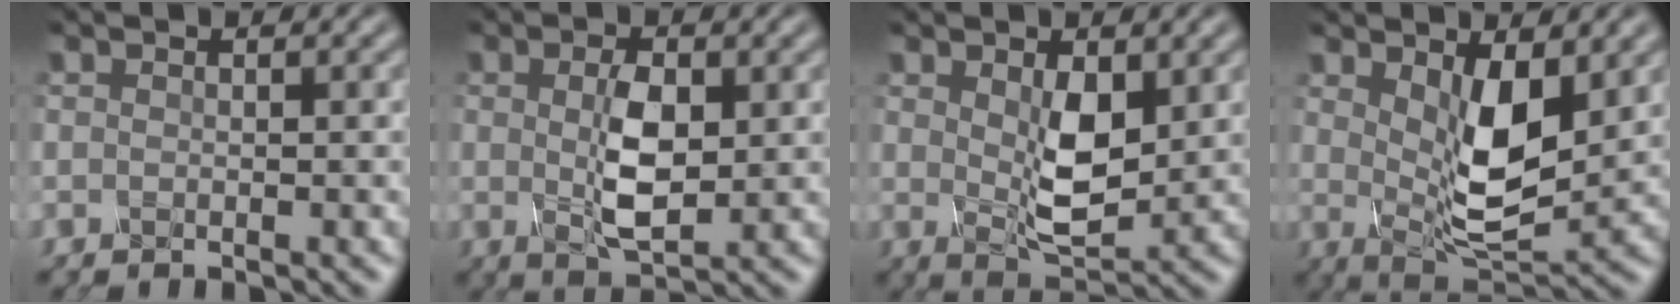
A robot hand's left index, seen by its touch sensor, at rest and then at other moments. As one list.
[{"total": 3.8, "force": [0.5, 1.4, 3.5], "torque": [-0.079, 0.003, 0.012]}, {"total": 3.8, "force": [1.0, 1.7, 3.3], "torque": [-0.068, -0.002, 0.022]}, {"total": 5.9, "force": [1.5, 2.3, 5.2], "torque": [-0.101, -0.011, 0.032]}]